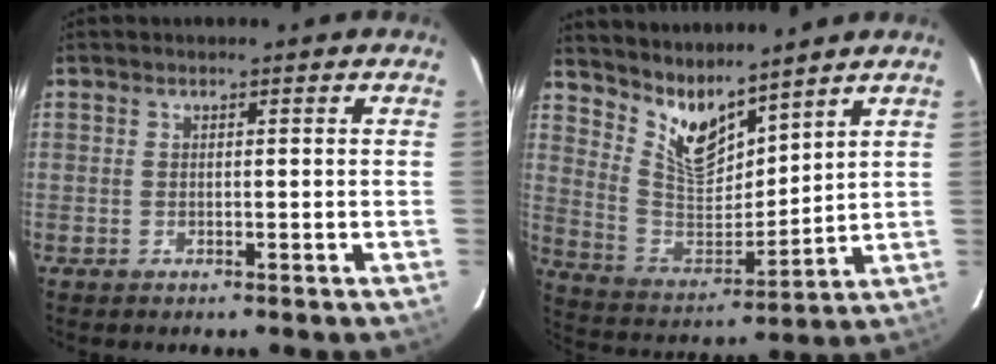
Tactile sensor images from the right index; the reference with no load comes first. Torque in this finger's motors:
{"motor_torque": [-0.07, 0.23, 0.00, 0.01]}